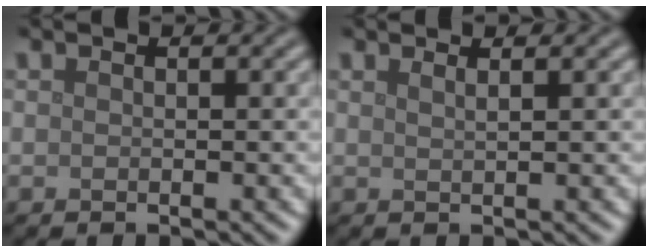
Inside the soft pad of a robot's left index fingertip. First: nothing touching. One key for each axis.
{"total": 1.5, "fx": 1.0, "fy": 0.7, "fz": 1.0, "tx": 0.000, "ty": 0.002, "tz": -0.001}